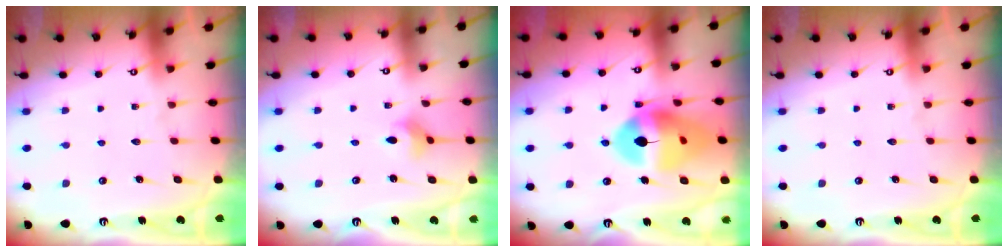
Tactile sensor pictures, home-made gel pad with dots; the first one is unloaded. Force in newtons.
{"total": 2.8, "press": 2.8, "slide": 0.2}
{"total": 16.7, "press": 16.6, "slide": 1.6}
{"total": 0.0}